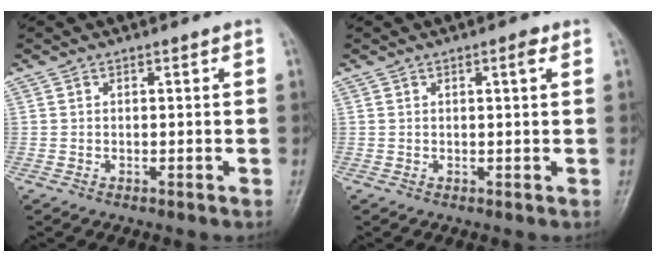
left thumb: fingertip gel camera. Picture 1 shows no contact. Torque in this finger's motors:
{"motor_torque": [-0.51, -0.25, -0.42, -0.15, 0.06]}